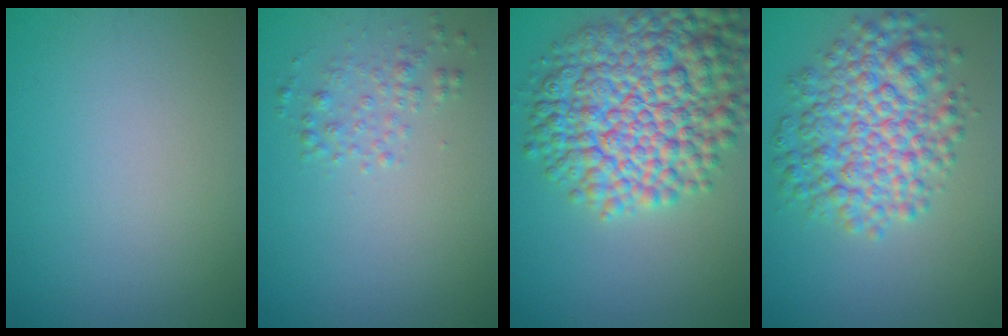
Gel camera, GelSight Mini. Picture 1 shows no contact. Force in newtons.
{"total": 1.7, "press": 1.7, "slide": 0.1}
{"total": 11.5, "press": 11.5, "slide": 0.4}
{"total": 7.4, "press": 7.4, "slide": 0.2}